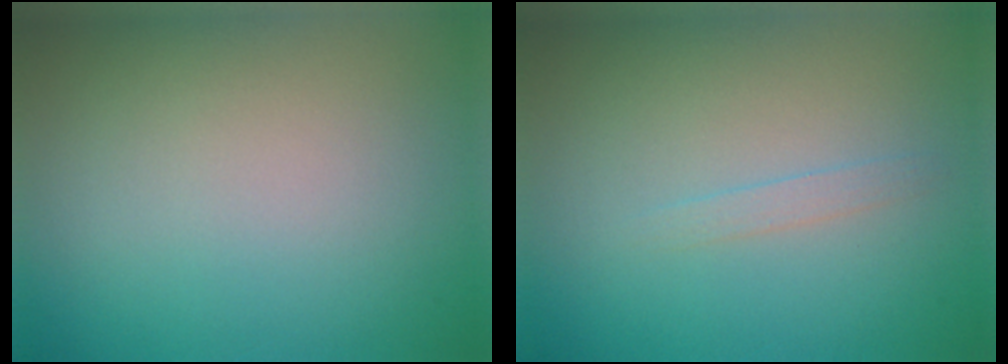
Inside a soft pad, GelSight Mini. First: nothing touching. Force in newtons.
{"total": 0.8, "press": 0.8, "slide": 0.1}